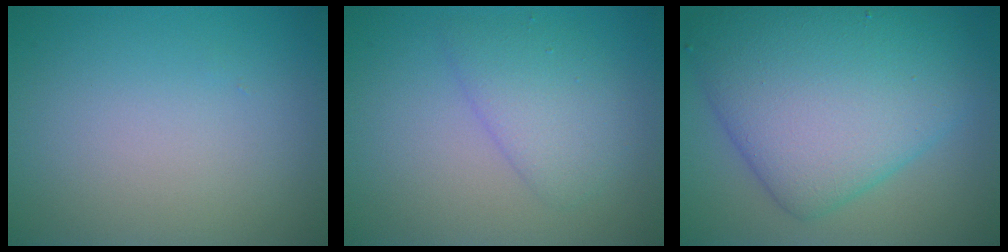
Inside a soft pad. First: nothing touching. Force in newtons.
{"total": 3.1, "press": 3.1, "slide": 0.2}
{"total": 10.4, "press": 10.4, "slide": 0.0}